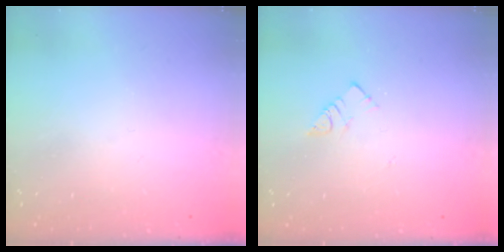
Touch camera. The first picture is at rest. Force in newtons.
{"total": 4.4, "press": 4.4, "slide": 0.1}